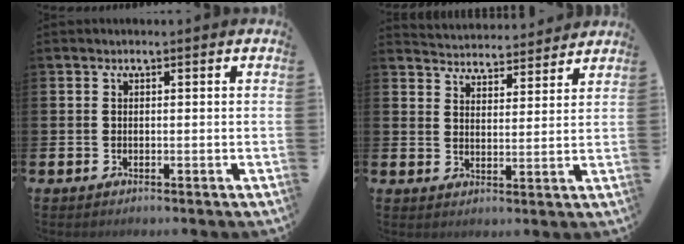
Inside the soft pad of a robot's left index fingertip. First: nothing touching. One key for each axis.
{"total": 4.4, "fx": 4.3, "fy": 0.5, "fz": -0.5, "tx": -0.009, "ty": -0.034, "tz": 0.076}